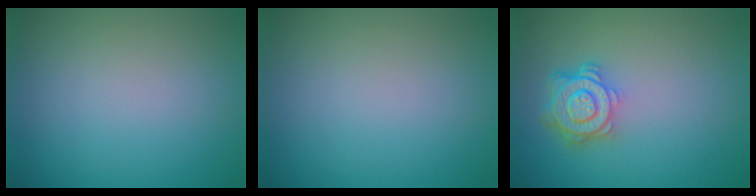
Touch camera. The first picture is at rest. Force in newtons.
{"total": 0.0}
{"total": 4.7, "press": 3.6, "slide": 3.1}